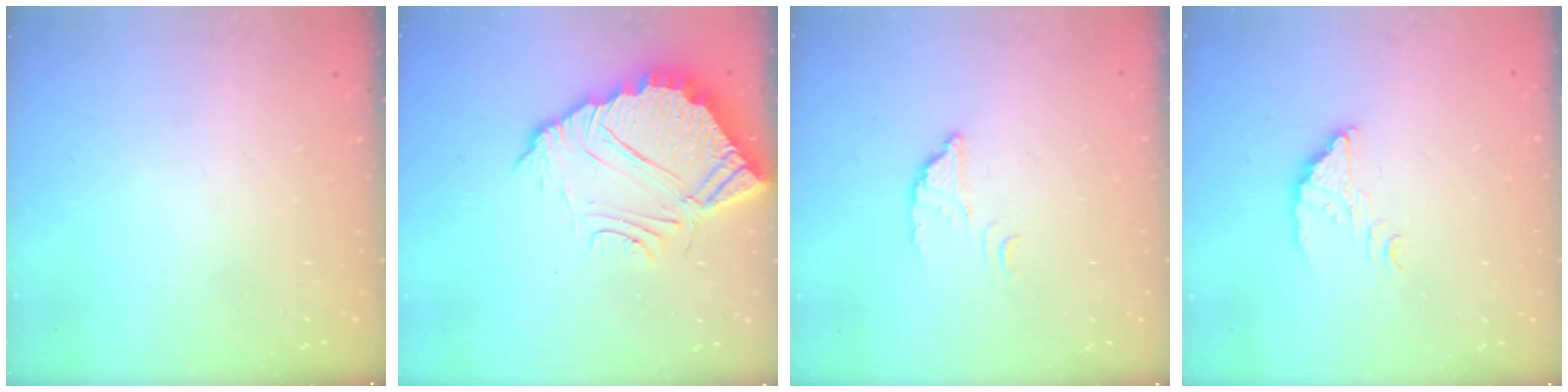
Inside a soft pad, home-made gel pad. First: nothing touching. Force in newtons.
{"total": 9.2, "press": 9.2, "slide": 0.7}
{"total": 2.5, "press": 2.5, "slide": 0.1}
{"total": 3.4, "press": 3.4, "slide": 0.3}